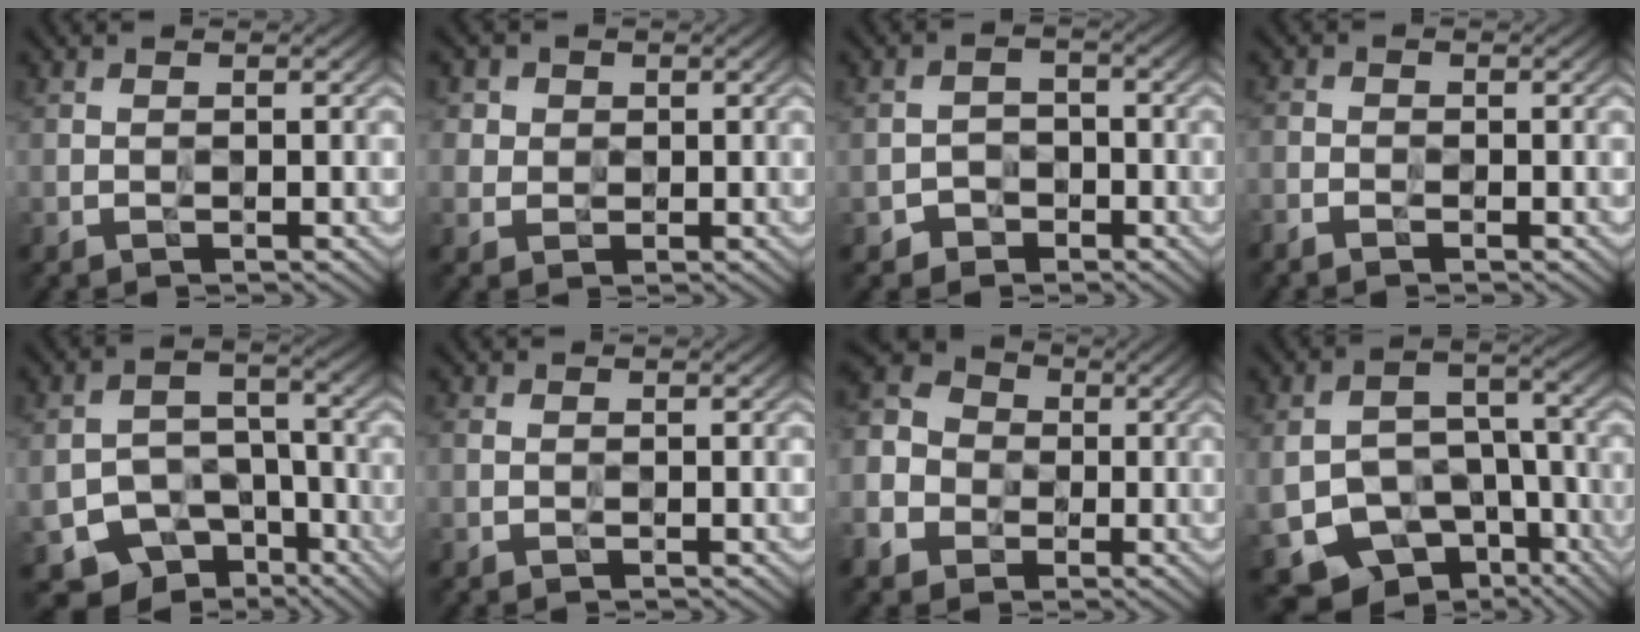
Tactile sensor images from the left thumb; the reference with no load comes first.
{"total": 4.1, "force": [1.4, 3.7, 1.0], "torque": [-0.045, -0.003, 0.020]}
{"total": 3.3, "force": [-2.0, 2.5, 0.7], "torque": [-0.006, -0.003, -0.038]}
{"total": 1.8, "force": [-1.5, 1.0, 0.5], "torque": [-0.010, -0.007, -0.037]}
{"total": 10.8, "force": [-6.4, 7.3, 4.7], "torque": [-0.093, -0.017, -0.098]}
{"total": 1.0, "force": [0.0, 0.7, 0.6], "torque": [-0.018, 0.000, -0.003]}
{"total": 10.5, "force": [-3.4, 9.1, 4.0], "torque": [-0.134, -0.034, -0.085]}
{"total": 12.1, "force": [-5.9, 8.1, 6.9], "torque": [-0.150, -0.035, -0.095]}